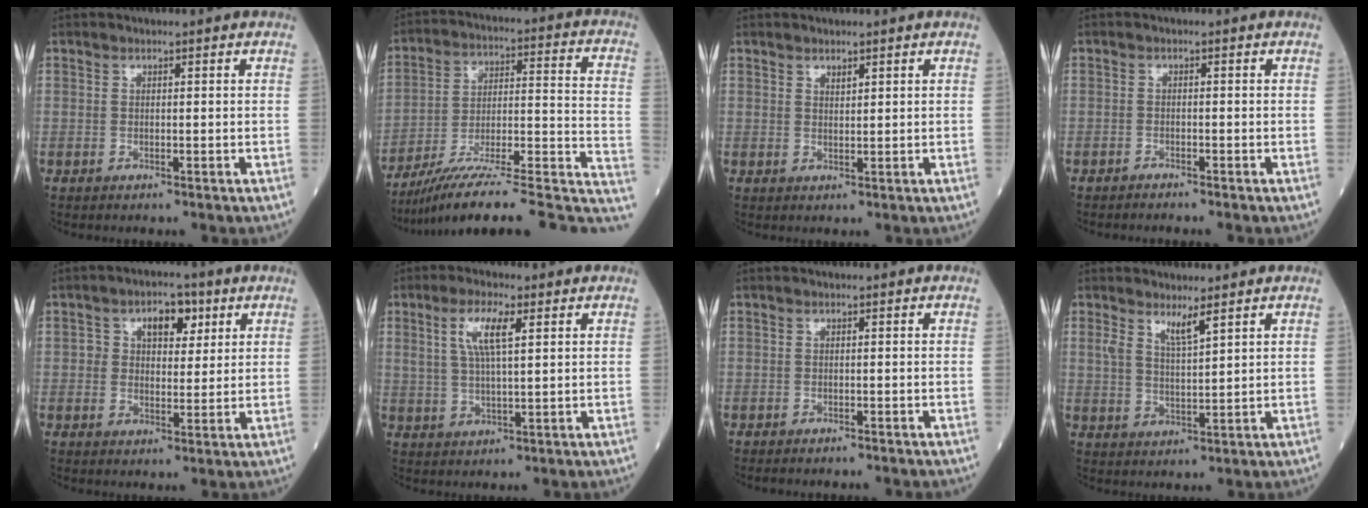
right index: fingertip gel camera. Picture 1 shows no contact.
{"total": 22.8, "force": [-17.6, 2.1, 14.4], "torque": [-0.144, 0.034, -0.264]}
{"total": 1.1, "force": [0.8, 0.4, 0.6], "torque": [-0.013, -0.003, 0.017]}
{"total": 1.6, "force": [-1.5, -0.1, 0.4], "torque": [-0.007, 0.001, -0.022]}
{"total": 5.9, "force": [2.3, 3.6, 4.1], "torque": [-0.059, 0.018, 0.035]}
{"total": 6.2, "force": [2.4, 1.1, 5.7], "torque": [-0.116, 0.007, 0.047]}
{"total": 3.6, "force": [-3.2, 0.3, 1.4], "torque": [-0.019, -0.003, -0.041]}
{"total": 3.5, "force": [2.4, 0.3, 2.4], "torque": [-0.049, -0.007, 0.048]}